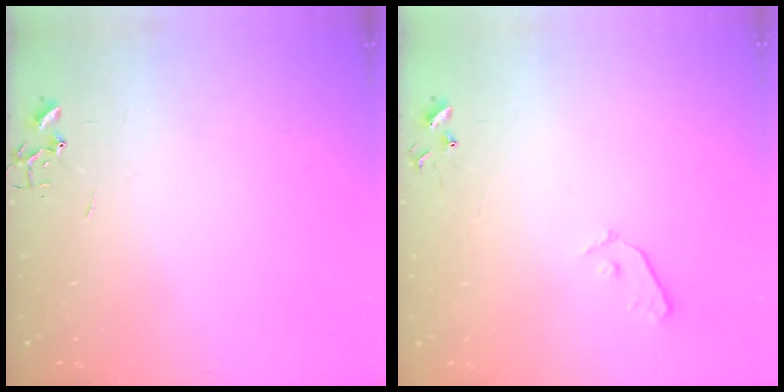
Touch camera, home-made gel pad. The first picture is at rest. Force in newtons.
{"total": 4.9, "press": 4.9, "slide": 0.5}